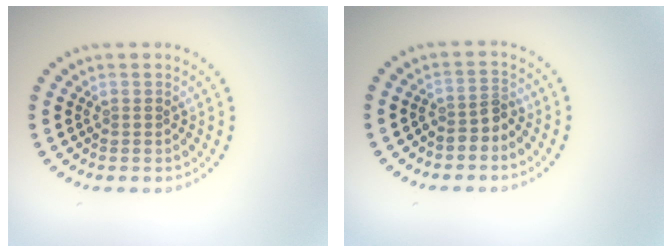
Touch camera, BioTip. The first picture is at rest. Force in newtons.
{"total": 2.0, "press": 1.4, "slide": 1.4}